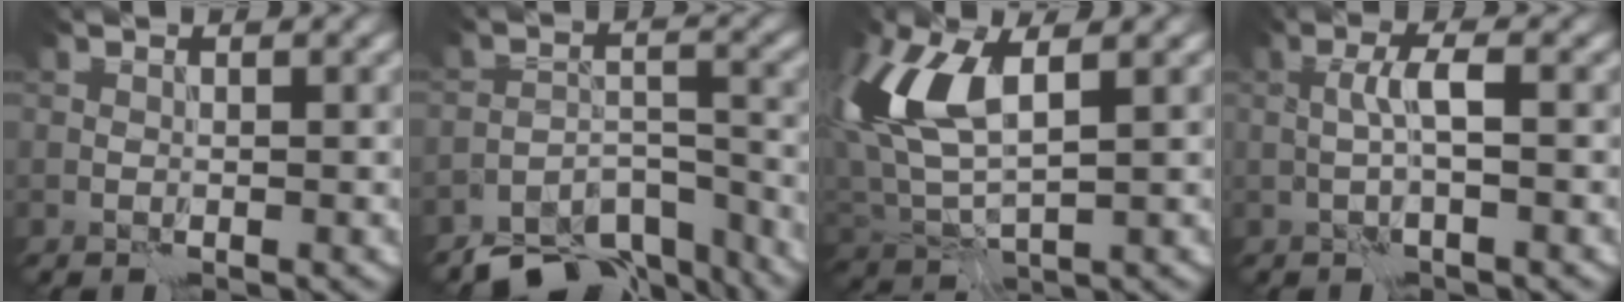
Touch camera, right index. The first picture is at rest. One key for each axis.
{"total": 7.7, "fx": -7.0, "fy": 2.2, "fz": 2.3, "tx": -0.027, "ty": -0.005, "tz": -0.116}
{"total": 8.5, "fx": 2.7, "fy": 3.9, "fz": 7.1, "tx": -0.170, "ty": 0.008, "tz": 0.048}
{"total": 2.0, "fx": 0.1, "fy": -0.1, "fz": 2.0, "tx": -0.036, "ty": 0.009, "tz": -0.001}